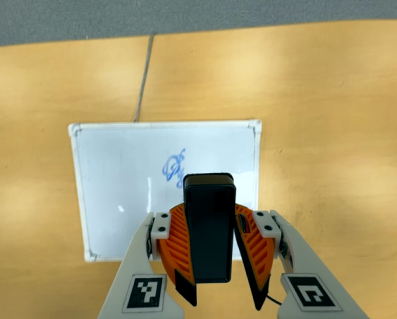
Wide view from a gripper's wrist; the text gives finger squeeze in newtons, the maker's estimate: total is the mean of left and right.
{"total": 10.6, "left": 10.6, "right": 10.5}